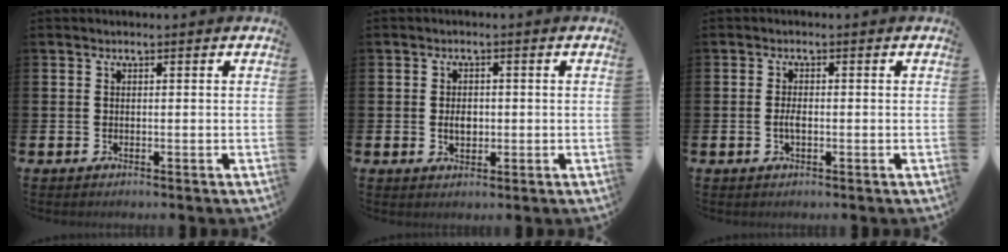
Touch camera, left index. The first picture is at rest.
{"total": 2.6, "force": [-0.1, 1.8, 1.9], "torque": [-0.013, -0.003, -0.008]}
{"total": 1.9, "force": [-0.4, 0.7, 1.7], "torque": [-0.031, 0.000, -0.008]}